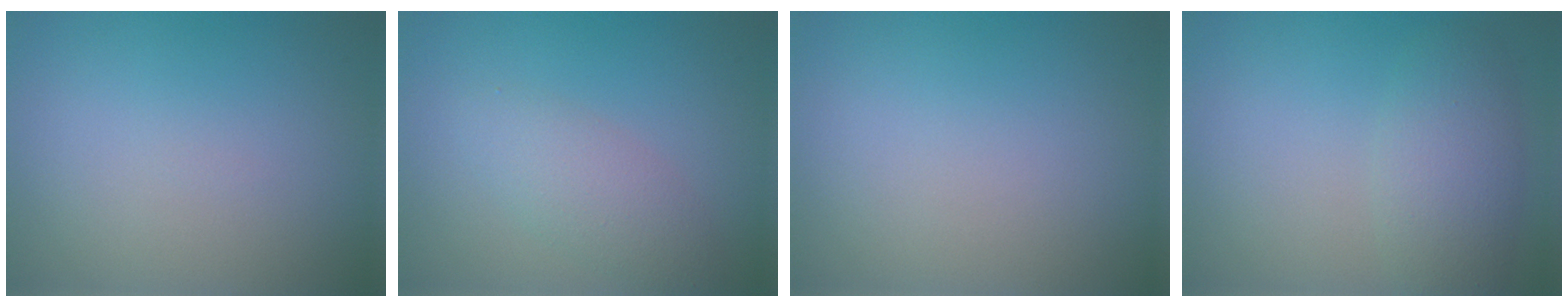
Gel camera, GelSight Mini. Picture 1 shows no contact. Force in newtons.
{"total": 2.8, "press": 2.8, "slide": 0.0}
{"total": 0.0}
{"total": 3.6, "press": 3.6, "slide": 0.2}